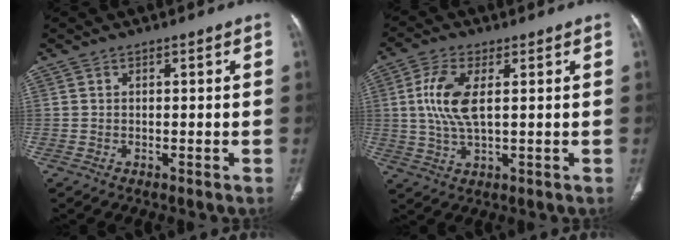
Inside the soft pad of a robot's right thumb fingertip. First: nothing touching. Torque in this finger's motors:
{"motor_torque": [-0.47, 1.07, 0.62, 0.75, 0.07]}